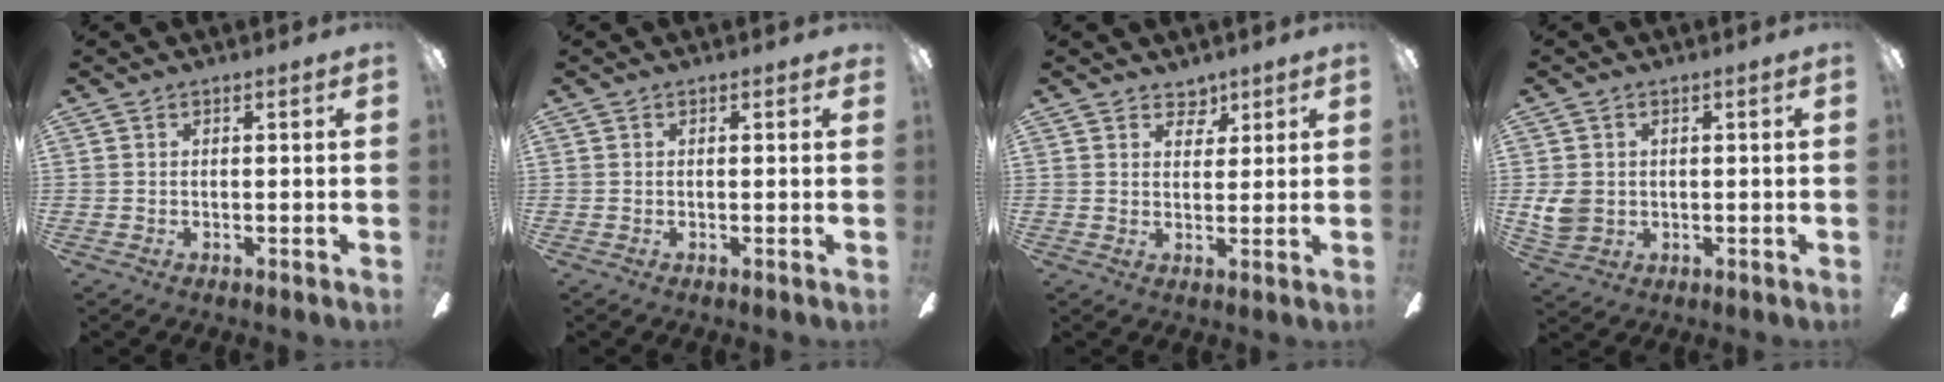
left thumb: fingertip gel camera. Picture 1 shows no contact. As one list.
[{"total": 0.0}, {"total": 4.1, "force": [3.1, 2.5, 1.0], "torque": [0.004, -0.015, 0.051]}, {"total": 5.6, "force": [0.4, 4.8, 2.8], "torque": [-0.067, 0.004, 0.009]}]